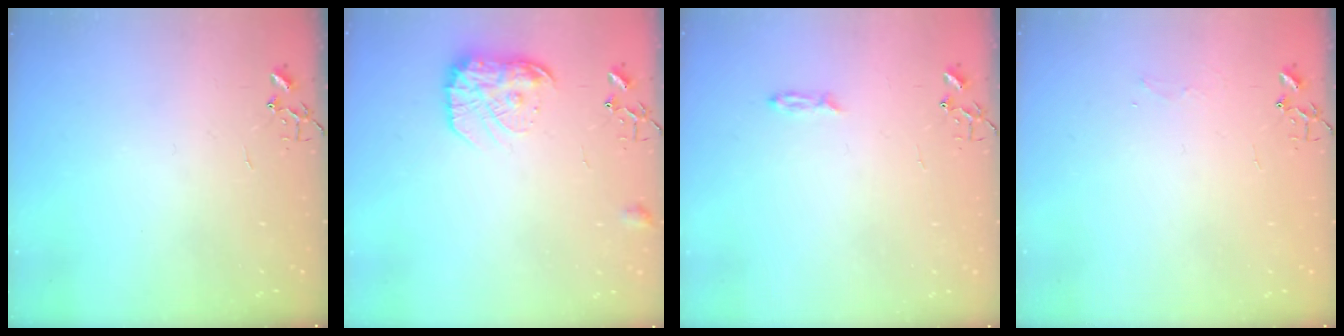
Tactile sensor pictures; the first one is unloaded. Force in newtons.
{"total": 14.3, "press": 14.3, "slide": 0.9}
{"total": 3.2, "press": 3.1, "slide": 0.3}
{"total": 3.8, "press": 3.8, "slide": 0.4}